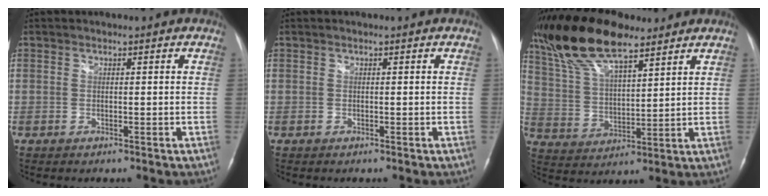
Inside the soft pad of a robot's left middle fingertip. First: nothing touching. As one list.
[{"total": 0.0}, {"total": 15.5, "force": [11.5, 4.3, 9.4], "torque": [-0.196, 0.023, 0.222]}]